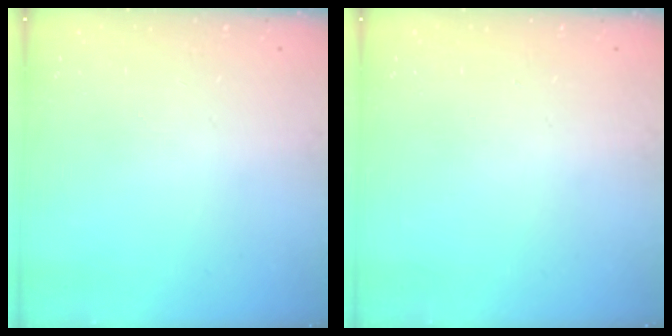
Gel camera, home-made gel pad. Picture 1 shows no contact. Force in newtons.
{"total": 0.0}